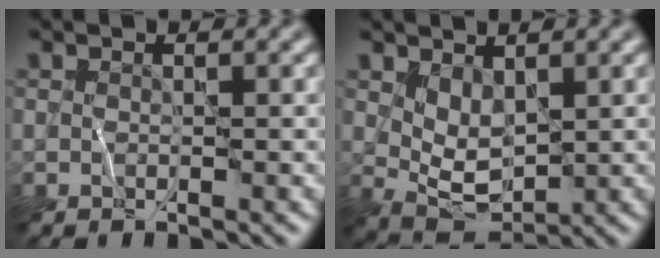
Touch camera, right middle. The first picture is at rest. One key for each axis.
{"total": 3.0, "fx": 1.3, "fy": 1.6, "fz": 2.2, "tx": -0.045, "ty": -0.008, "tz": 0.030}